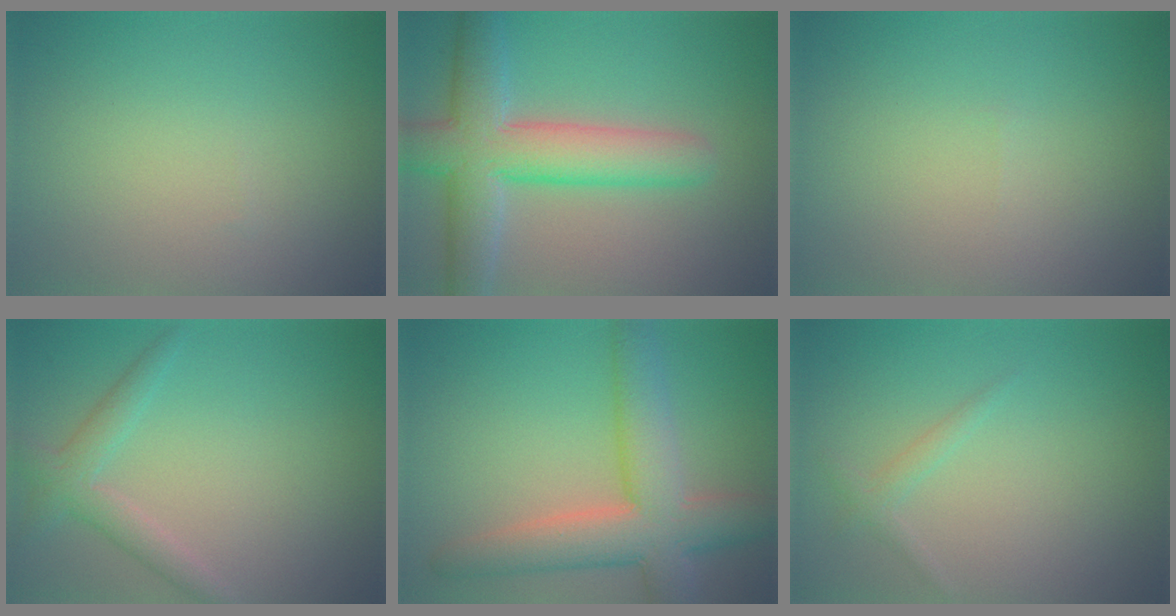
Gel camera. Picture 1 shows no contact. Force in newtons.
{"total": 7.8, "press": 7.7, "slide": 0.3}
{"total": 0.0}
{"total": 2.6, "press": 2.6, "slide": 0.2}
{"total": 7.5, "press": 7.5, "slide": 0.6}
{"total": 1.0, "press": 1.0, "slide": 0.2}